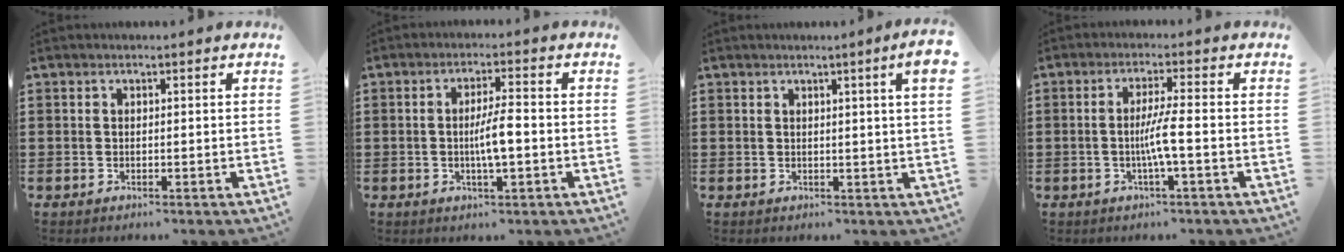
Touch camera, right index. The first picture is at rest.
{"total": 5.0, "force": [-0.8, 0.7, 4.9], "torque": [-0.083, 0.000, -0.015]}
{"total": 3.1, "force": [1.4, -0.6, 2.7], "torque": [-0.051, -0.006, 0.022]}
{"total": 4.5, "force": [-1.0, -0.3, 4.4], "torque": [-0.084, -0.011, -0.024]}